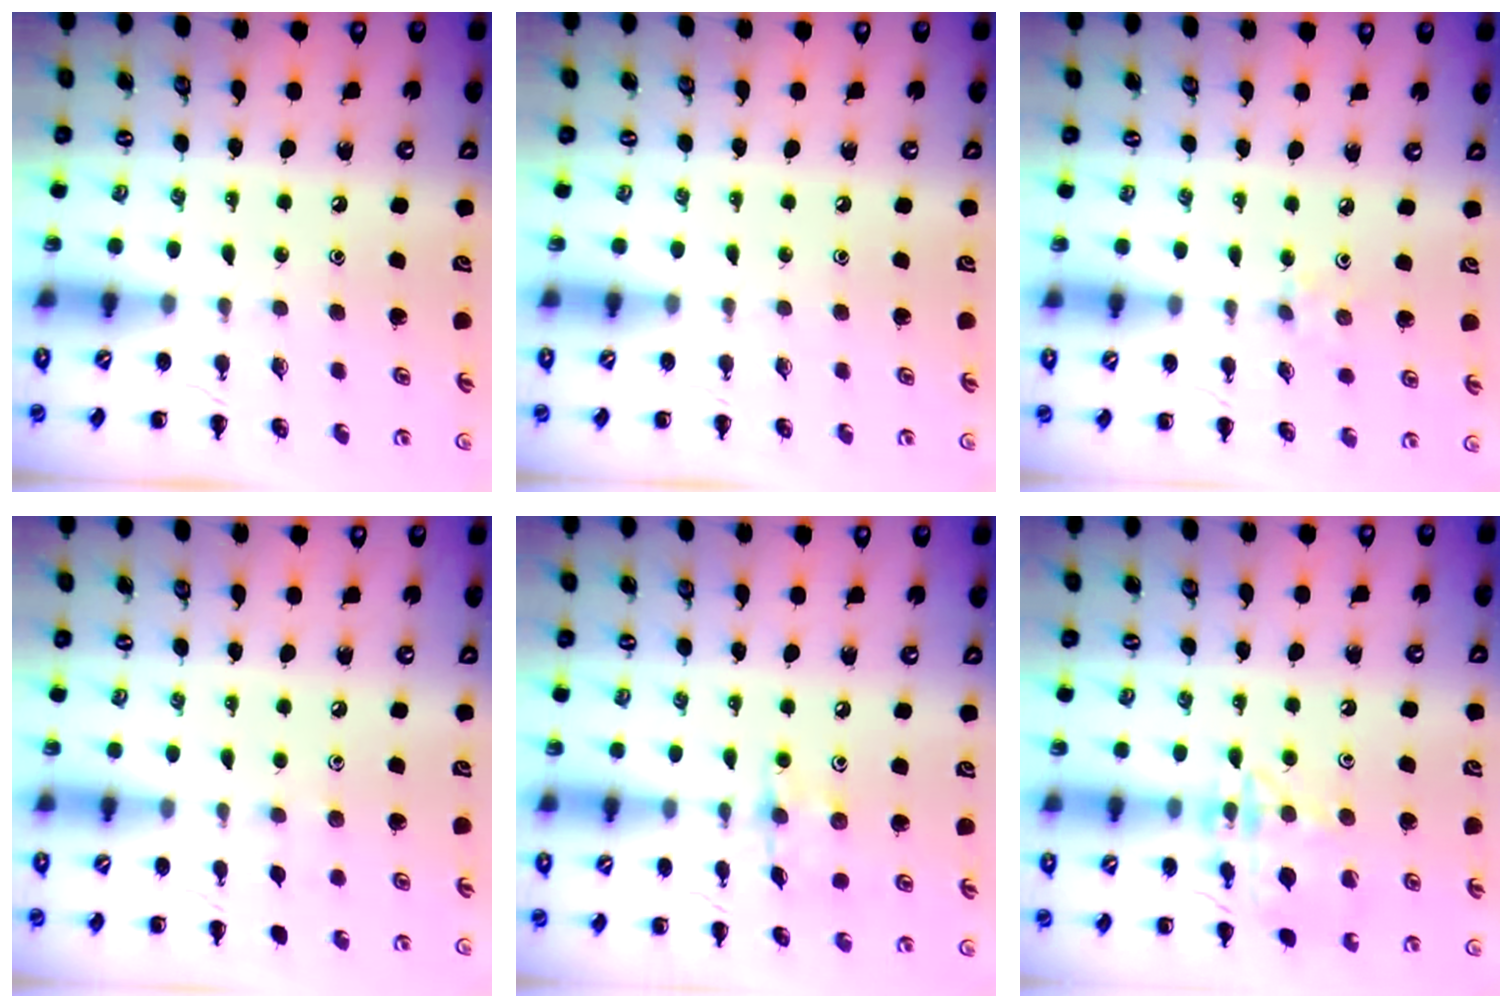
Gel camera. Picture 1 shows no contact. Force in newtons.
{"total": 0.0}
{"total": 1.7, "press": 1.6, "slide": 0.6}
{"total": 3.8, "press": 3.5, "slide": 1.3}
{"total": 6.9, "press": 6.8, "slide": 1.0}
{"total": 14.8, "press": 14.7, "slide": 0.8}